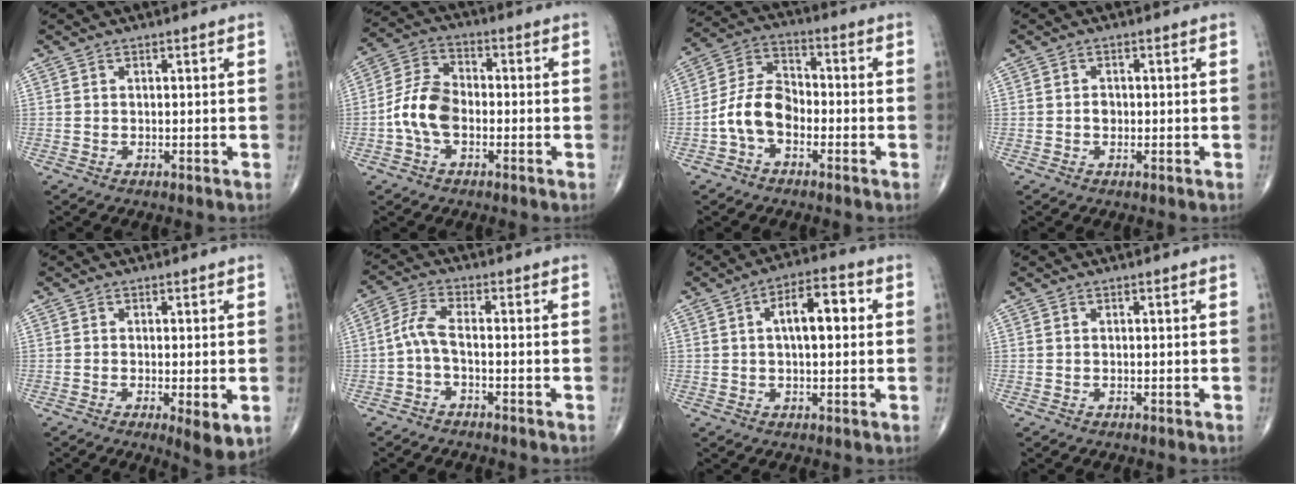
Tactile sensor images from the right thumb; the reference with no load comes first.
{"total": 8.9, "force": [-2.1, 5.6, 6.5], "torque": [-0.126, 0.029, -0.050]}
{"total": 9.4, "force": [-3.1, 6.1, 6.5], "torque": [-0.116, 0.038, -0.069]}
{"total": 1.4, "force": [-0.3, 1.1, 0.8], "torque": [-0.007, 0.004, -0.006]}
{"total": 5.0, "force": [-1.3, 1.3, 4.7], "torque": [-0.074, -0.015, -0.020]}
{"total": 4.4, "force": [-1.4, 1.3, 4.0], "torque": [-0.092, 0.023, -0.034]}
{"total": 8.9, "force": [1.5, 3.9, 7.8], "torque": [-0.107, 0.022, 0.015]}
{"total": 0.0}